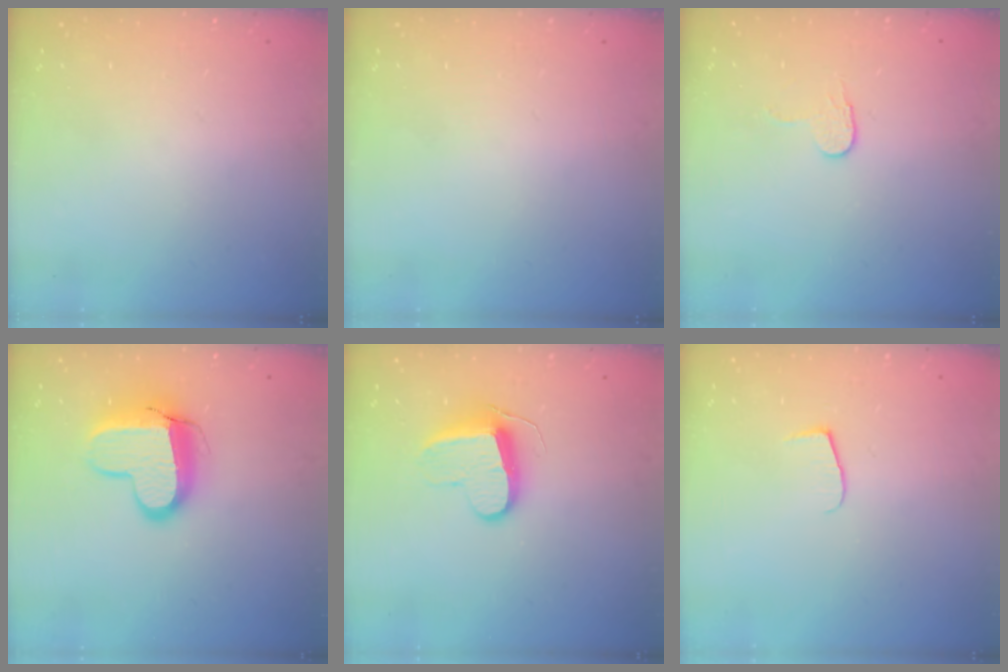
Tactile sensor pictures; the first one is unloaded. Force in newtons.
{"total": 0.0}
{"total": 3.8, "press": 3.8, "slide": 0.3}
{"total": 12.7, "press": 12.6, "slide": 1.1}
{"total": 10.1, "press": 10.1, "slide": 0.4}
{"total": 5.3, "press": 5.2, "slide": 0.4}